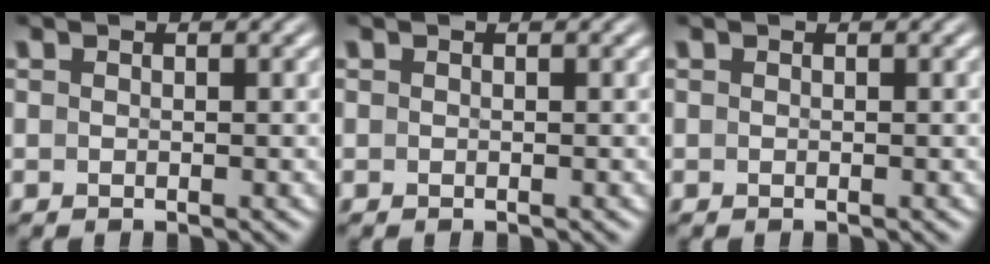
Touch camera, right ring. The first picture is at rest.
{"total": 0.0}
{"total": 0.0}